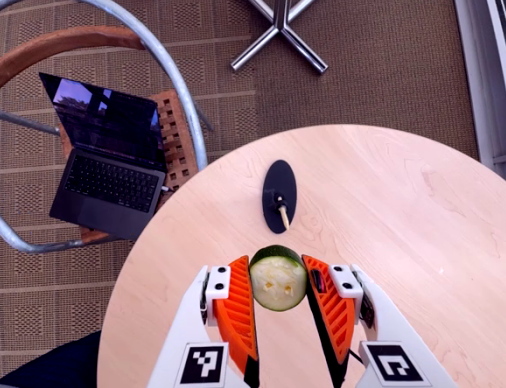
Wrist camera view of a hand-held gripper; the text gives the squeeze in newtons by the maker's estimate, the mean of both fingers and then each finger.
{"total": 8.8, "left": 8.3, "right": 9.2}